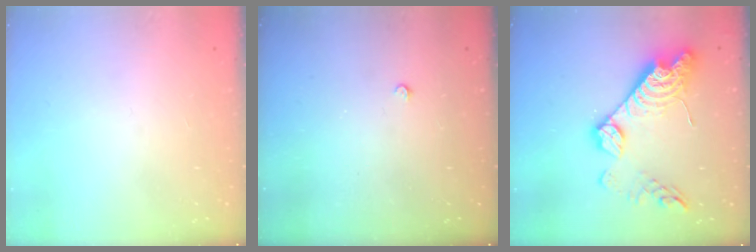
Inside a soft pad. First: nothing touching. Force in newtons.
{"total": 2.3, "press": 2.3, "slide": 0.4}
{"total": 18.0, "press": 18.0, "slide": 1.1}